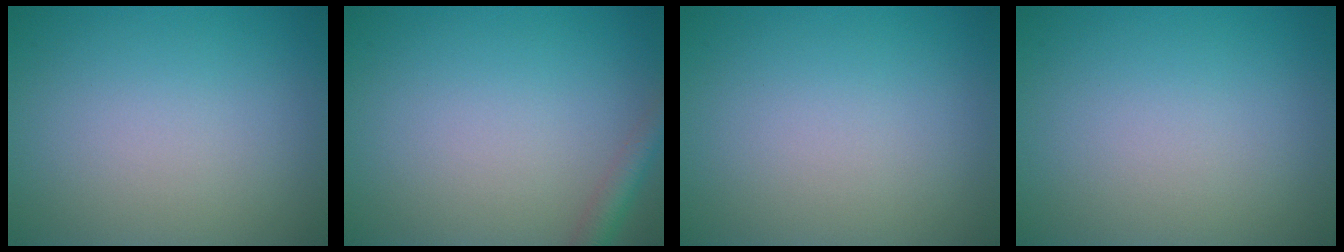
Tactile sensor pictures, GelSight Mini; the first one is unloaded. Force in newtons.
{"total": 2.1, "press": 2.1, "slide": 0.1}
{"total": 0.0}
{"total": 0.0}